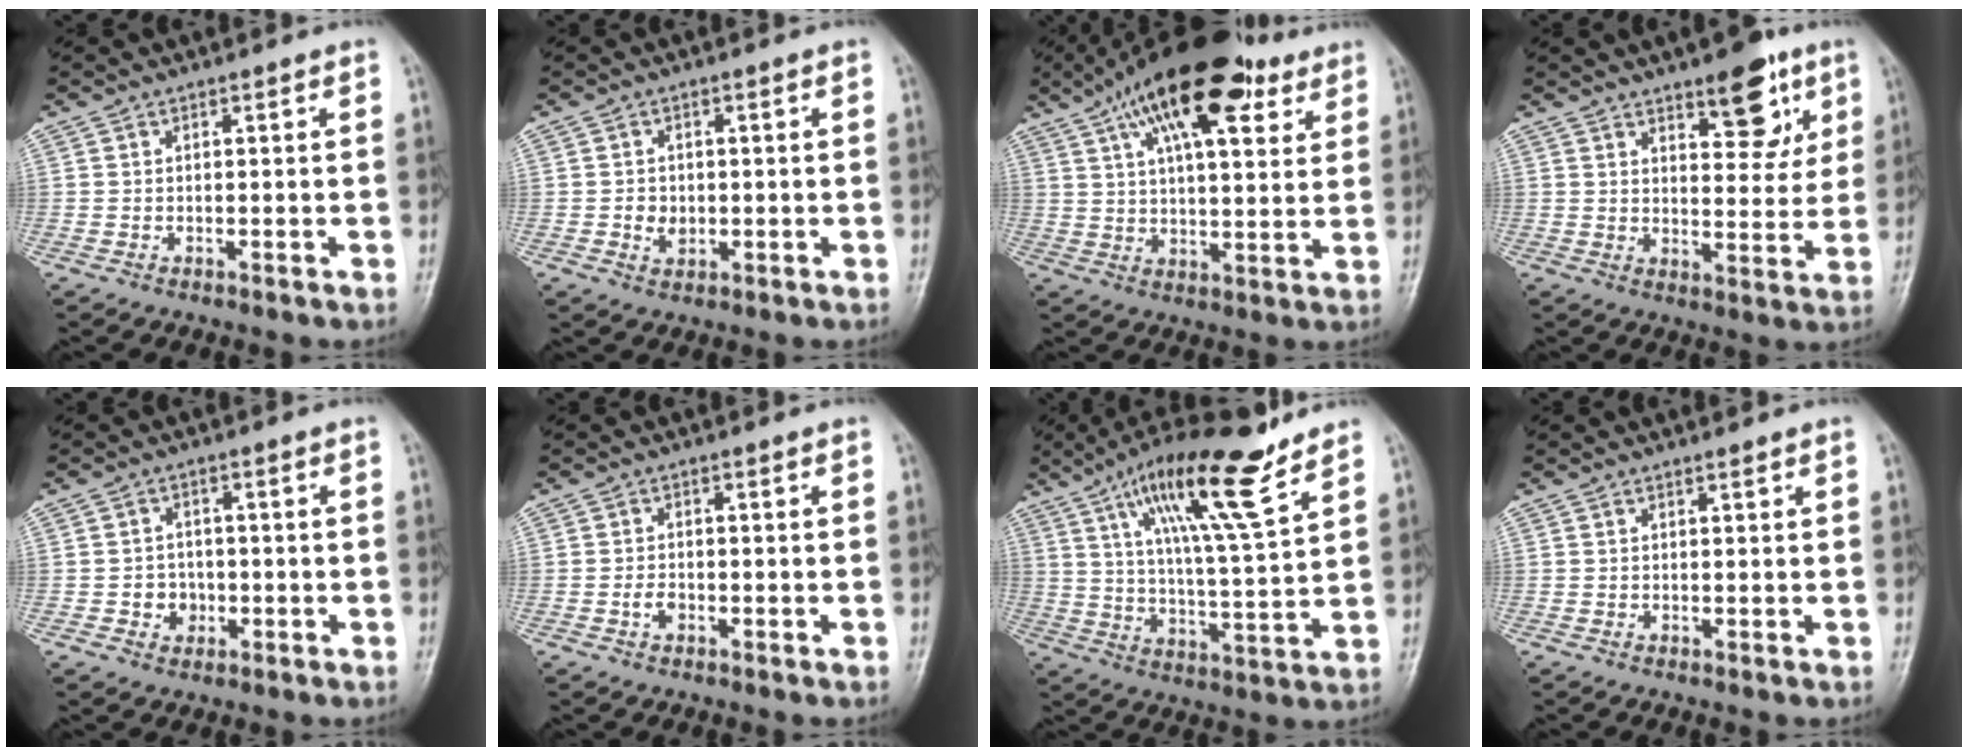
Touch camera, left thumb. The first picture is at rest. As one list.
[{"total": 3.1, "force": [-0.4, 2.6, 1.7], "torque": [-0.019, 0.002, -0.004]}, {"total": 20.6, "force": [11.1, 8.3, 15.2], "torque": [-0.224, -0.007, 0.176]}, {"total": 10.9, "force": [6.0, 4.7, 7.7], "torque": [-0.074, -0.031, 0.085]}, {"total": 3.9, "force": [-1.0, 3.5, 1.4], "torque": [0.003, 0.009, -0.016]}, {"total": 2.1, "force": [-0.8, 1.4, 1.3], "torque": [-0.022, 0.007, -0.017]}, {"total": 17.7, "force": [11.0, 3.2, 13.5], "torque": [-0.220, -0.049, 0.191]}, {"total": 0.6, "force": [0.5, 0.2, 0.4], "torque": [-0.008, -0.003, 0.007]}]